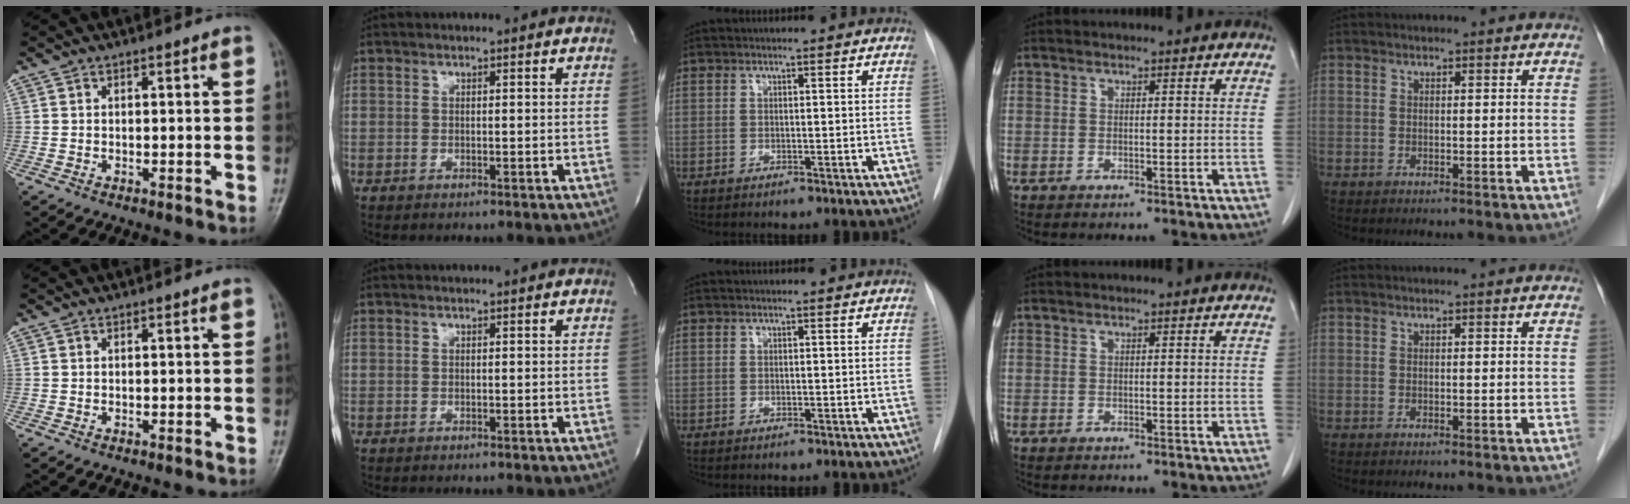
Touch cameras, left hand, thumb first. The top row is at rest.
{}